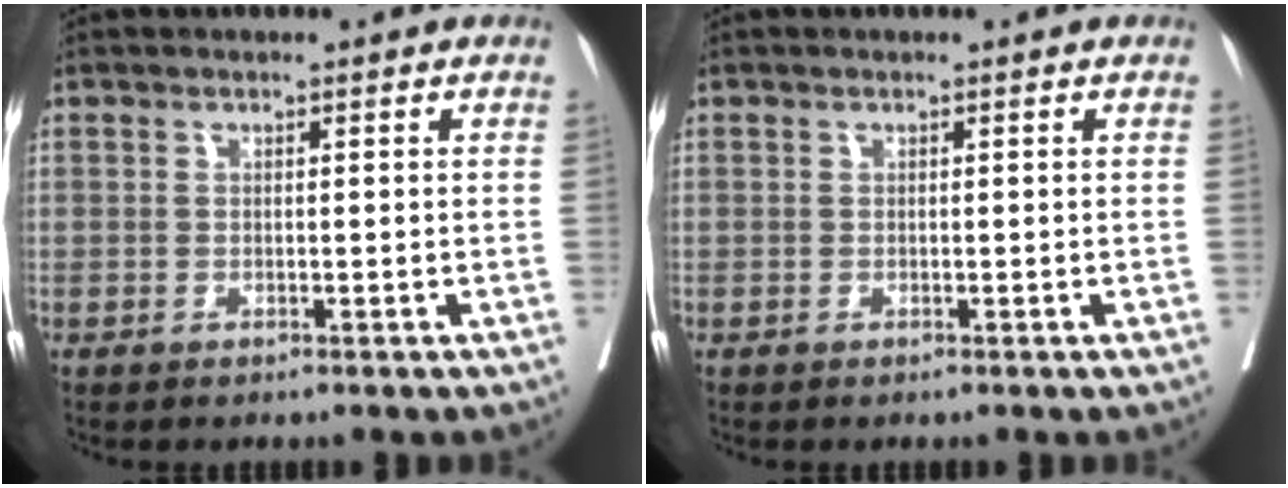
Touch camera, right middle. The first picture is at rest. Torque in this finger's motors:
{"motor_torque": [0.00, 0.00, 0.00, 0.01]}